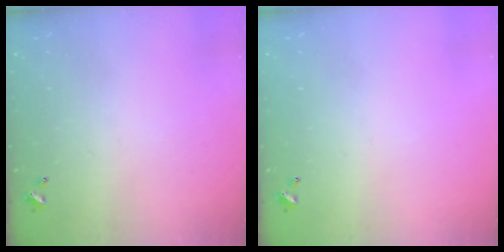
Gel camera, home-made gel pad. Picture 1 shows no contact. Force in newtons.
{"total": 0.0}